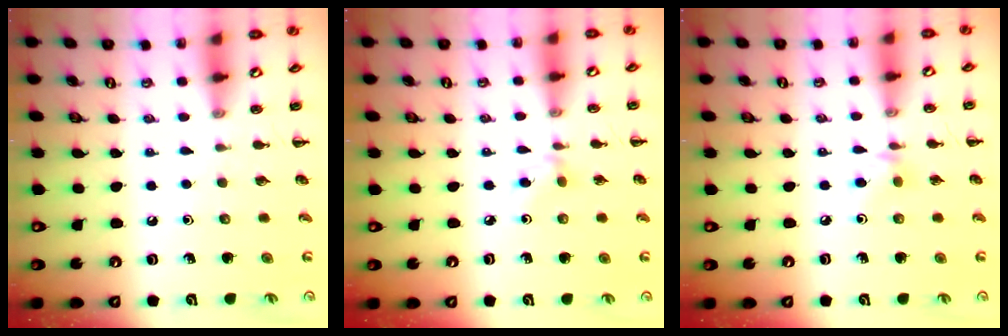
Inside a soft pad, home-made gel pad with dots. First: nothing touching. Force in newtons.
{"total": 3.7, "press": 3.5, "slide": 1.4}
{"total": 5.1, "press": 4.7, "slide": 1.8}